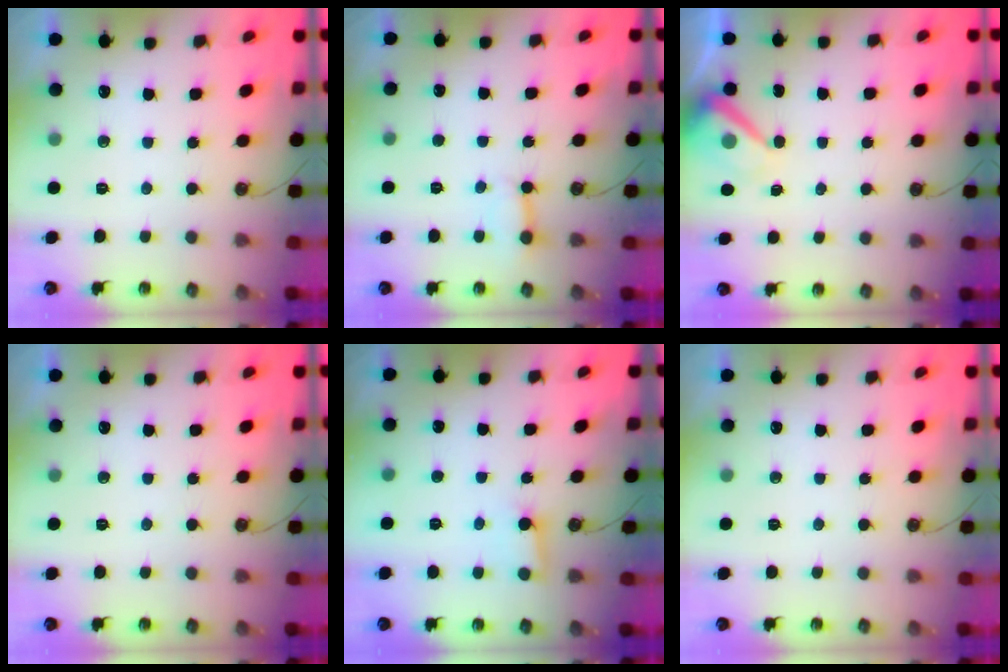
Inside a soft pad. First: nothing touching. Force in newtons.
{"total": 3.9, "press": 3.9, "slide": 0.4}
{"total": 8.5, "press": 8.5, "slide": 0.9}
{"total": 0.0}
{"total": 2.9, "press": 2.9, "slide": 0.2}
{"total": 0.0}